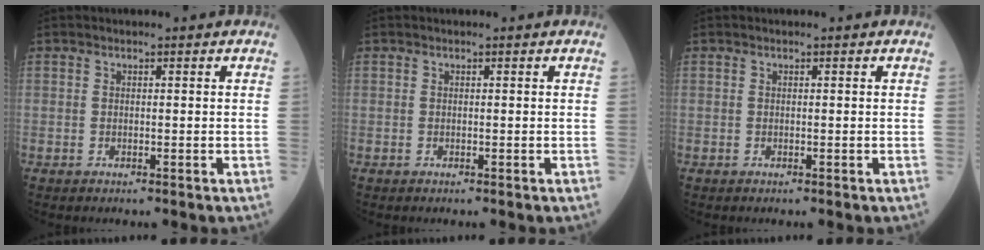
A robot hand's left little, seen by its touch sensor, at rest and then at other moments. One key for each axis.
{"total": 0.0}
{"total": 0.0}